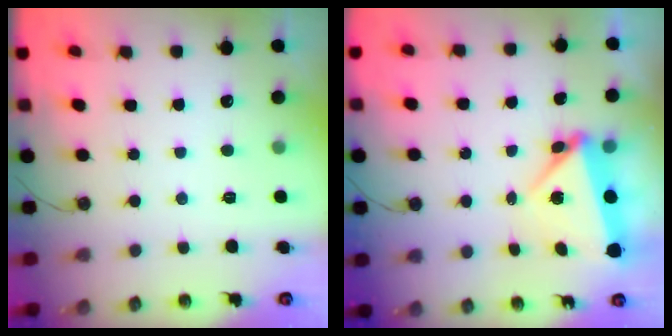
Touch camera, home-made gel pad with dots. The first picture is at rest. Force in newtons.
{"total": 8.0, "press": 5.0, "slide": 6.2}